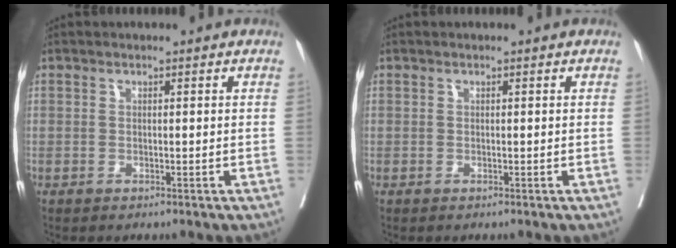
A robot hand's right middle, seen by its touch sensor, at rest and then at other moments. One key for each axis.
{"total": 0.0}